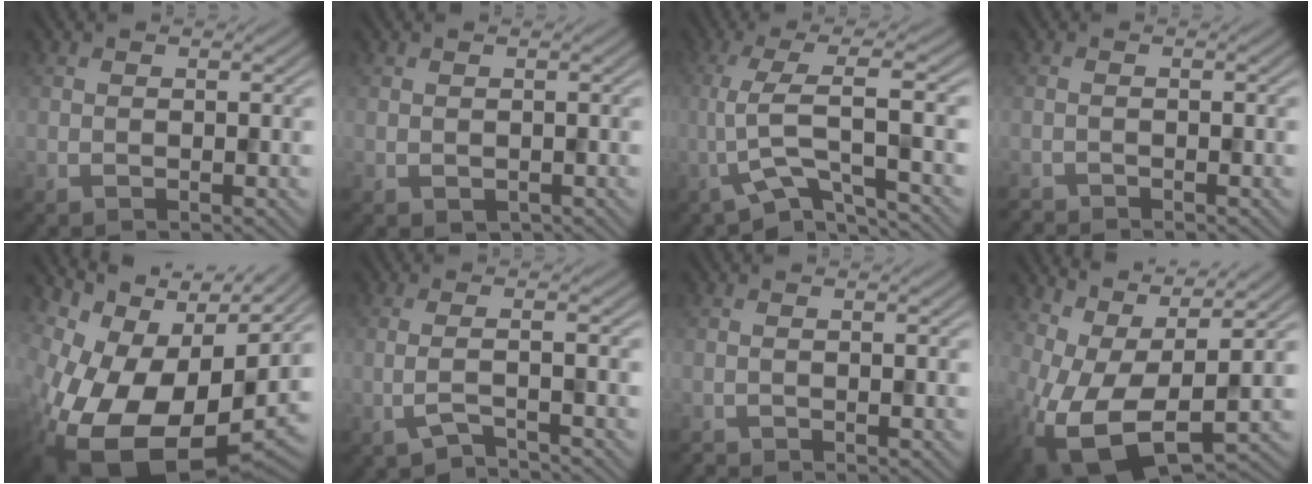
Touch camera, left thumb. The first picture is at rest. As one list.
[{"total": 0.5, "force": [-0.1, 0.4, 0.3], "torque": [-0.005, -0.005, 0.001]}, {"total": 6.2, "force": [-2.0, 0.8, 5.8], "torque": [-0.107, 0.017, -0.054]}, {"total": 1.2, "force": [-1.2, 0.1, 0.3], "torque": [-0.001, -0.004, -0.029]}, {"total": 16.0, "force": [-1.3, 8.9, 13.3], "torque": [-0.238, -0.035, 0.000]}, {"total": 3.2, "force": [-1.6, 0.6, 2.7], "torque": [-0.036, 0.004, -0.055]}, {"total": 0.9, "force": [-0.8, 0.1, 0.3], "torque": [-0.002, -0.002, -0.022]}, {"total": 11.9, "force": [0.4, 5.8, 10.4], "torque": [-0.218, -0.014, 0.013]}]